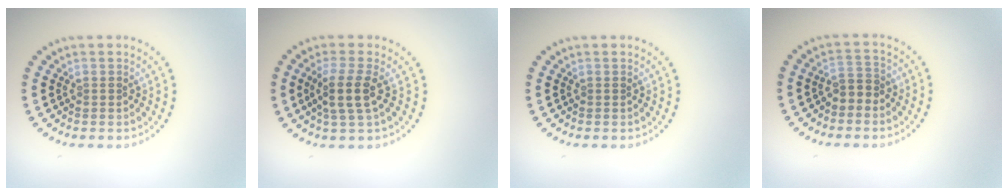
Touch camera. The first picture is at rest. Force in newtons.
{"total": 2.9, "press": 2.4, "slide": 1.6}
{"total": 0.0}
{"total": 1.8, "press": 1.6, "slide": 0.9}